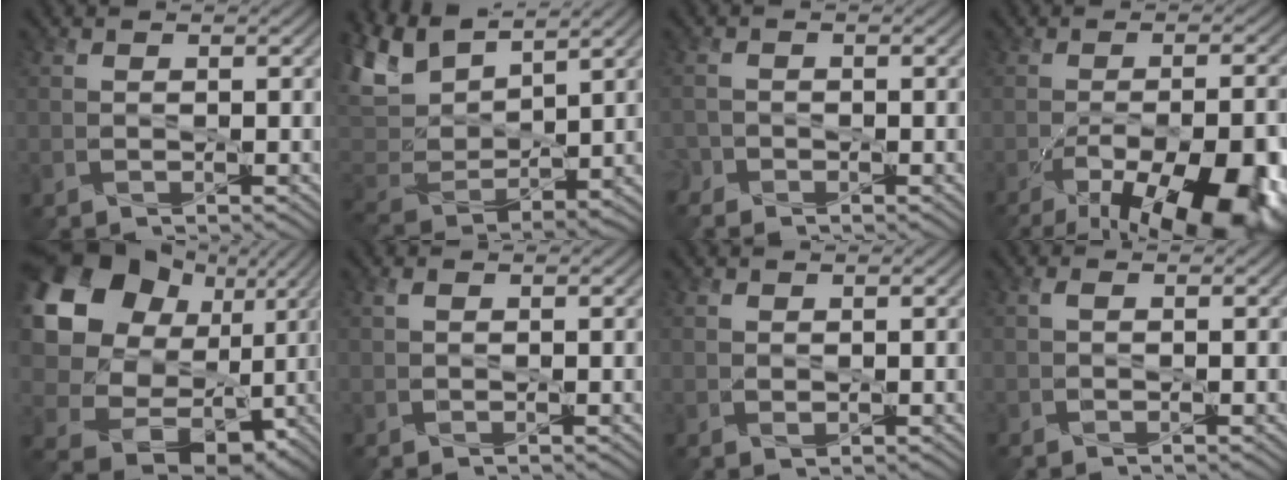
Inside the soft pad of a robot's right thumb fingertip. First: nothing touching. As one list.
[{"total": 9.8, "force": [7.0, 4.7, 5.1], "torque": [-0.150, 0.023, 0.129]}, {"total": 1.7, "force": [-1.5, 0.7, 0.2], "torque": [-0.009, -0.006, -0.039]}, {"total": 17.5, "force": [-11.0, 6.5, 12.0], "torque": [-0.144, -0.023, -0.136]}, {"total": 17.8, "force": [3.8, 14.5, 9.5], "torque": [-0.221, -0.006, 0.080]}, {"total": 0.7, "force": [0.3, 0.4, 0.5], "torque": [-0.013, 0.002, 0.004]}, {"total": 0.7, "force": [0.4, 0.6, 0.2], "torque": [-0.007, -0.002, 0.010]}, {"total": 0.7, "force": [-0.1, 0.3, 0.6], "torque": [-0.015, 0.000, -0.002]}]